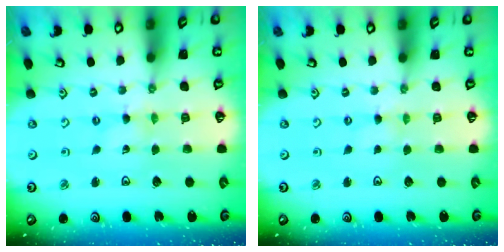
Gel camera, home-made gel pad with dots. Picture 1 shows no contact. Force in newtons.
{"total": 0.7, "press": 0.7, "slide": 0.2}